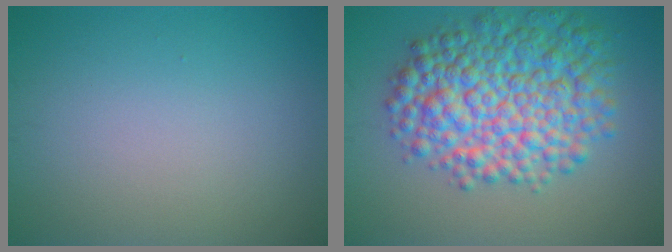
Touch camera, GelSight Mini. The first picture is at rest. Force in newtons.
{"total": 9.7, "press": 9.7, "slide": 0.2}